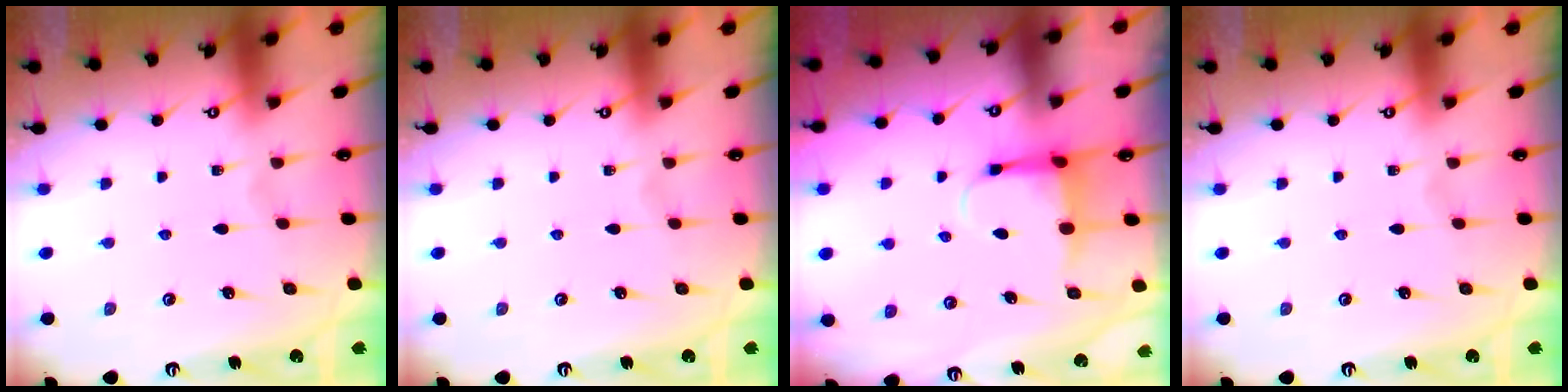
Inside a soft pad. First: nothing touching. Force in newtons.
{"total": 0.0}
{"total": 6.2, "press": 6.1, "slide": 1.2}
{"total": 0.0}